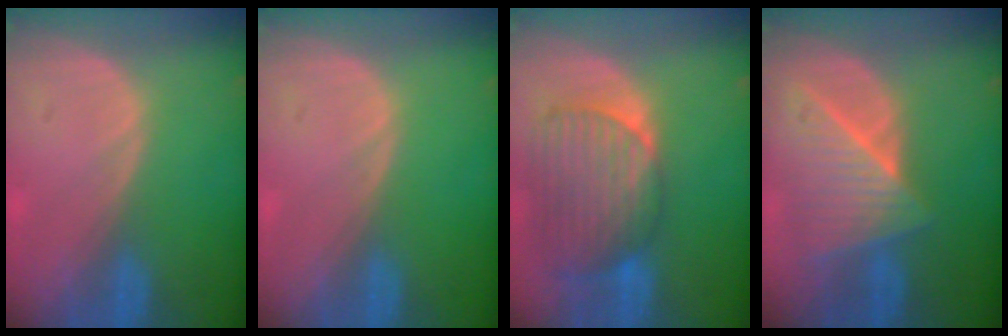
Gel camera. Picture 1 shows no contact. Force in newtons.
{"total": 0.0}
{"total": 9.7, "press": 8.5, "slide": 4.7}
{"total": 7.7, "press": 7.5, "slide": 2.0}